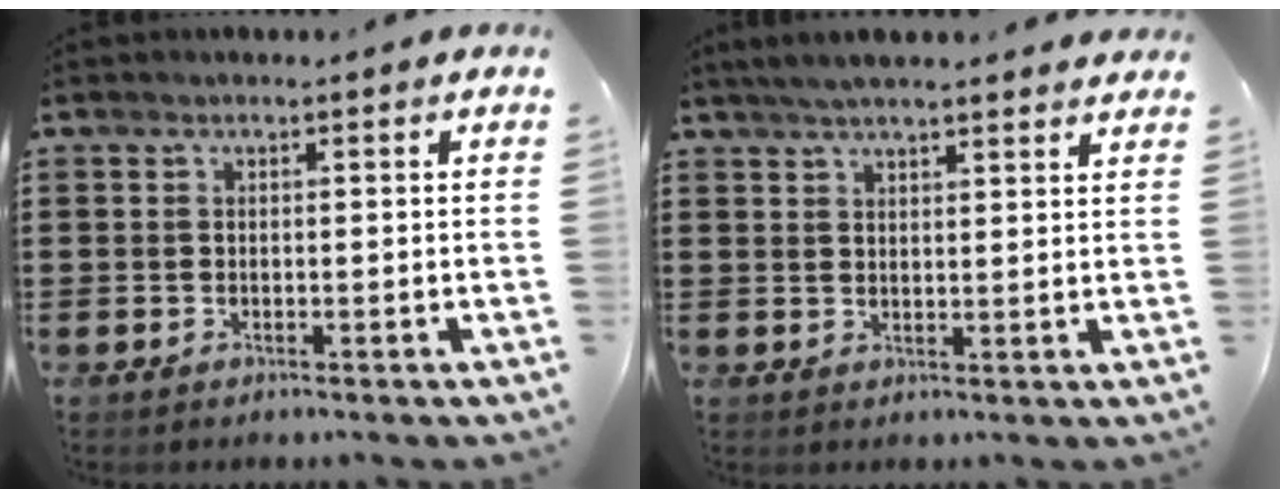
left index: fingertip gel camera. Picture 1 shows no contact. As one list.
[{"total": 3.8, "force": [3.5, 0.1, 1.5], "torque": [-0.037, -0.002, 0.064]}]